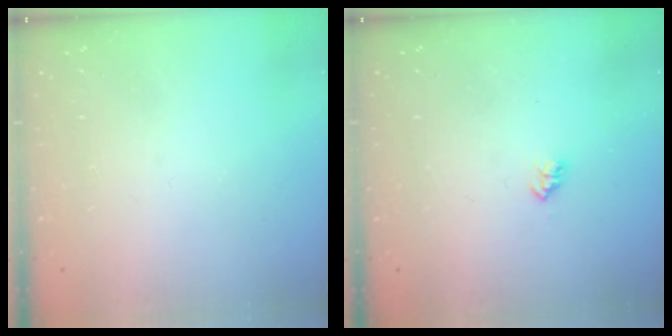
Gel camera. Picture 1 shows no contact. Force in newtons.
{"total": 2.6, "press": 2.5, "slide": 0.4}